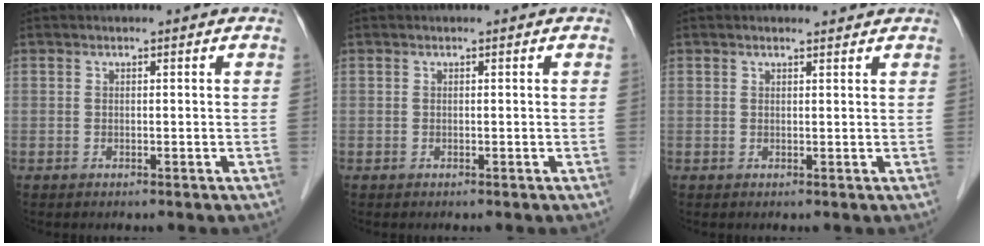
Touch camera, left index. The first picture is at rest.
{"total": 0.0}
{"total": 1.7, "force": [1.6, 0.3, 0.3], "torque": [-0.013, 0.006, 0.022]}